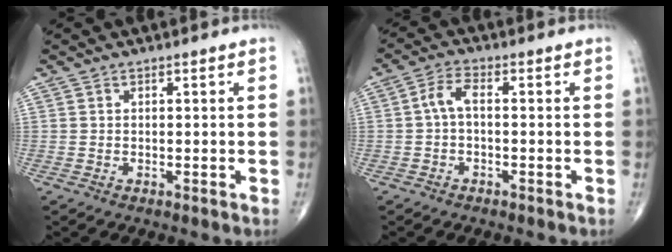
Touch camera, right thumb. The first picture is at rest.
{"total": 3.6, "force": [-0.3, 1.6, 3.2], "torque": [-0.066, 0.014, -0.012]}